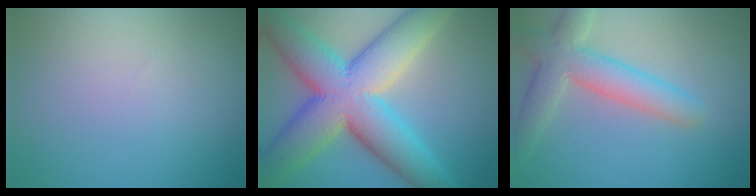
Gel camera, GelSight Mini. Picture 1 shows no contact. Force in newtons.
{"total": 14.5, "press": 14.5, "slide": 0.9}
{"total": 5.7, "press": 5.6, "slide": 0.7}